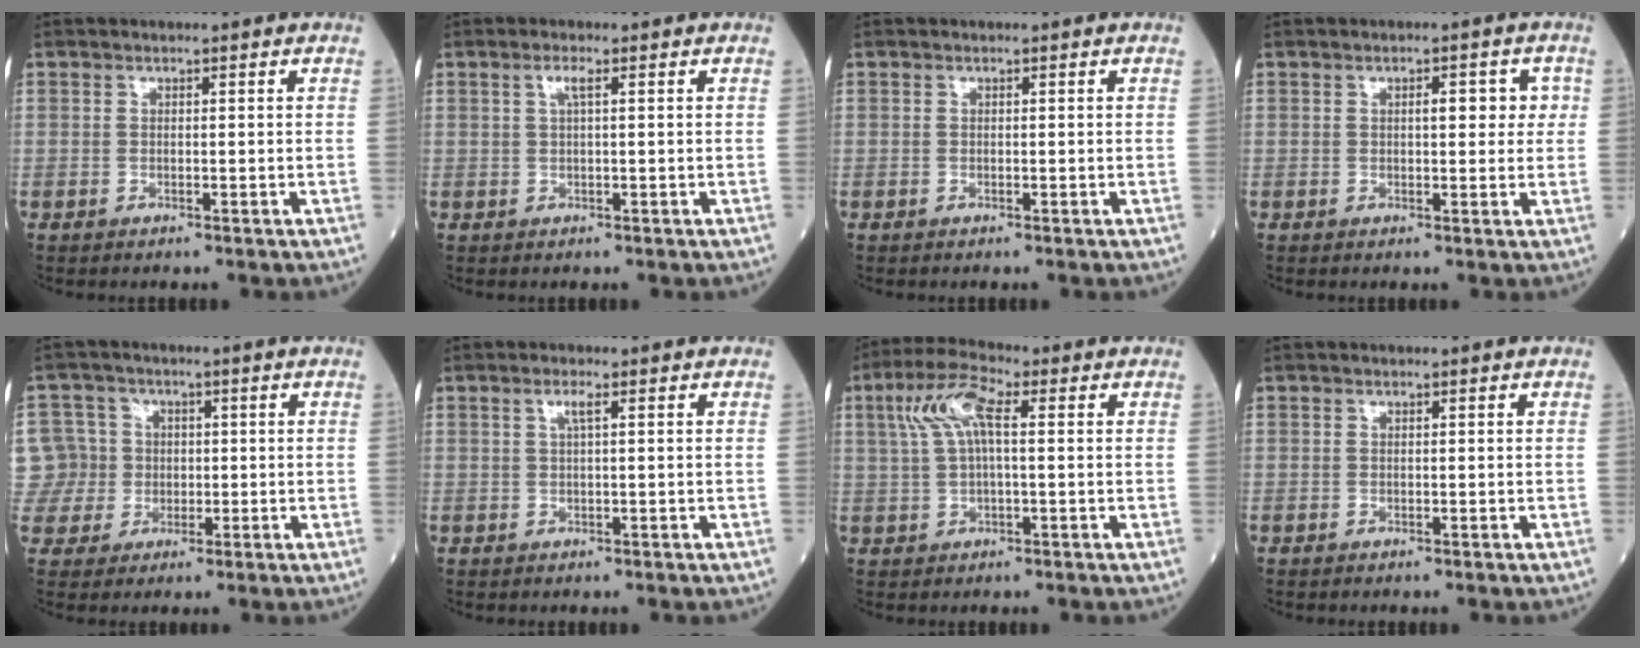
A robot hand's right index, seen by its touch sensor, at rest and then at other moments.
{"total": 1.6, "force": [0.5, 0.0, 1.5], "torque": [-0.034, 0.005, 0.010]}
{"total": 0.0}
{"total": 3.7, "force": [0.8, 1.6, 3.3], "torque": [-0.039, 0.011, 0.009]}
{"total": 9.0, "force": [0.6, 8.9, 1.1], "torque": [-0.039, 0.038, 0.025]}
{"total": 1.5, "force": [0.5, -0.1, 1.4], "torque": [-0.030, 0.003, 0.009]}
{"total": 7.2, "force": [2.0, 1.9, 6.7], "torque": [-0.147, 0.029, 0.038]}
{"total": 0.0}